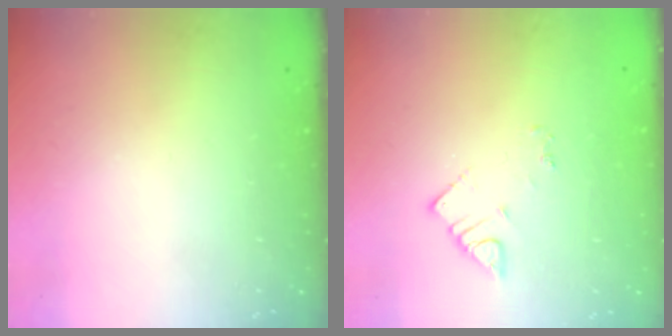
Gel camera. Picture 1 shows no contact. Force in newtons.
{"total": 3.4, "press": 3.4, "slide": 0.6}